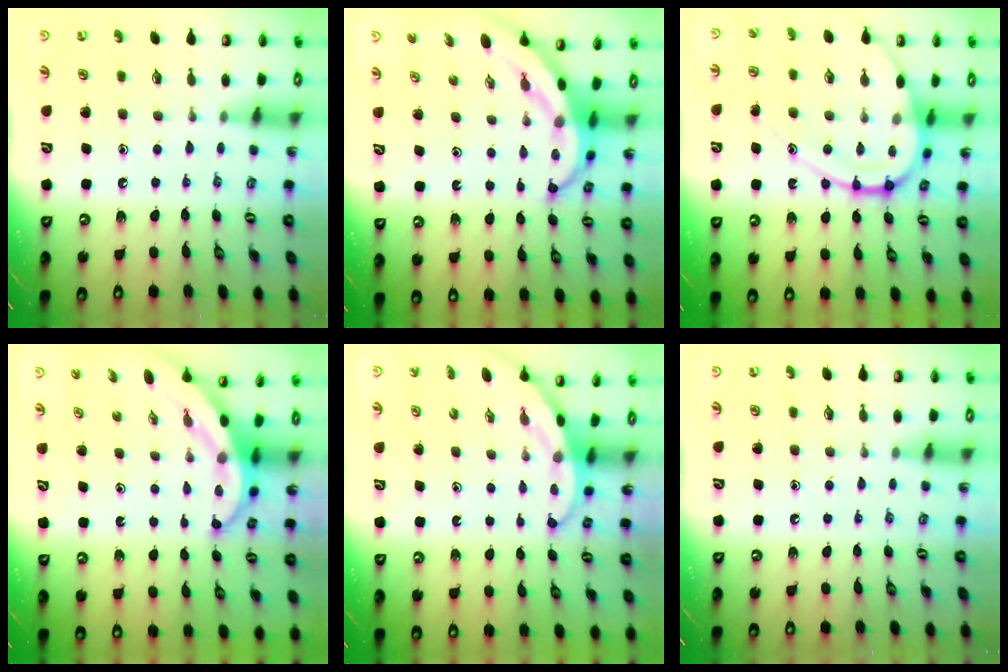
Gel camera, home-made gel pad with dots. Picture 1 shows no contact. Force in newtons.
{"total": 6.3, "press": 6.1, "slide": 1.4}
{"total": 15.5, "press": 15.4, "slide": 1.1}
{"total": 5.3, "press": 5.2, "slide": 0.7}
{"total": 3.1, "press": 3.1, "slide": 0.1}
{"total": 0.0}